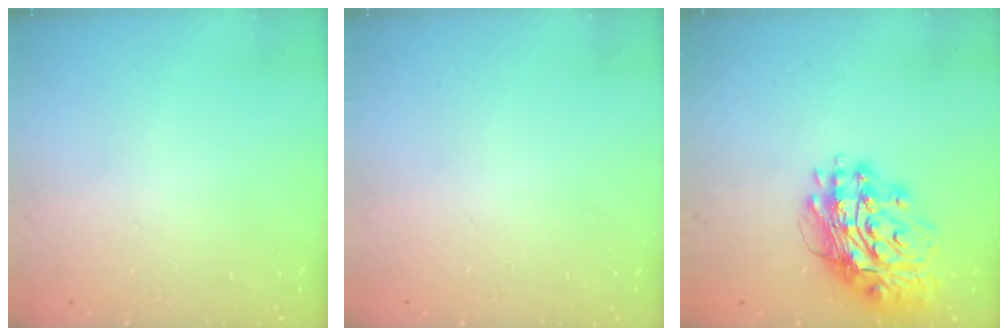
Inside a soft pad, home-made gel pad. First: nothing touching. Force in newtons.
{"total": 0.0}
{"total": 16.0, "press": 15.9, "slide": 2.1}